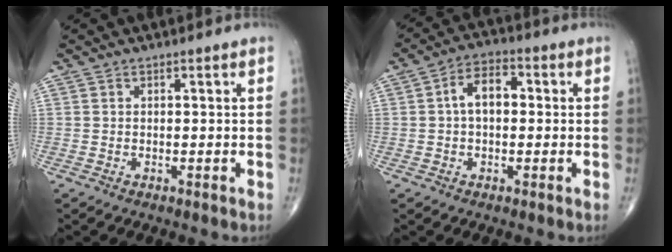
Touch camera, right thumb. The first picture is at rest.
{"total": 6.7, "force": [0.5, 4.1, 5.3], "torque": [-0.079, 0.024, -0.002]}